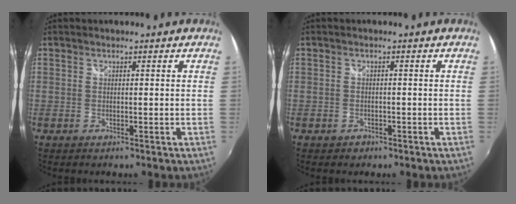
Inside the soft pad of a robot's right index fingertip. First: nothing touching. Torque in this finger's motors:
{"motor_torque": [0.11, 0.05, 0.05, 0.01]}